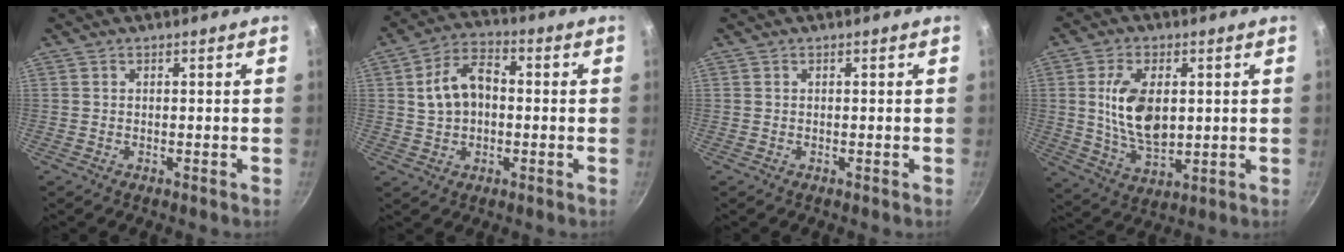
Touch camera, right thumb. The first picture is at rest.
{"total": 9.6, "force": [0.8, 6.5, 7.1], "torque": [-0.115, 0.026, 0.009]}
{"total": 0.0}
{"total": 12.4, "force": [1.7, 6.9, 10.1], "torque": [-0.177, -0.013, 0.041]}